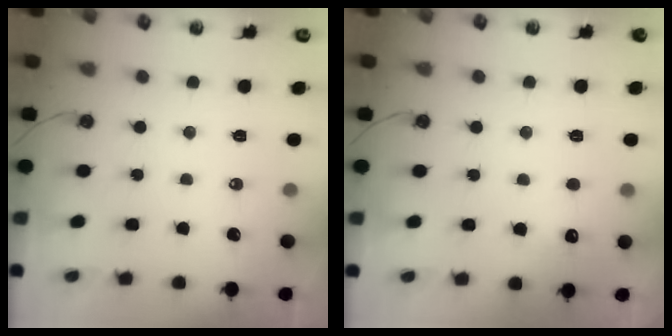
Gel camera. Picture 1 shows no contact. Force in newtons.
{"total": 2.9, "press": 2.7, "slide": 1.1}